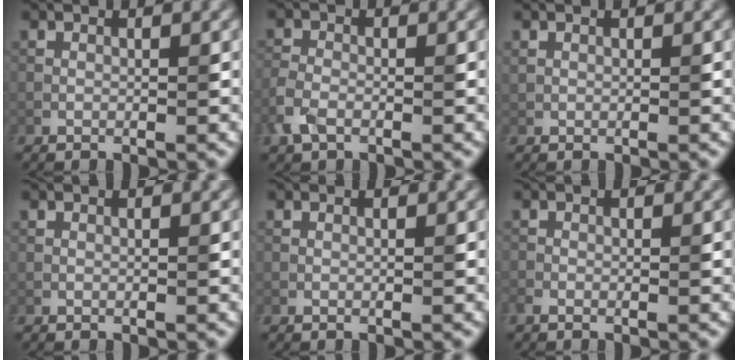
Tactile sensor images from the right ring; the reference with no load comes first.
{"total": 3.1, "force": [-1.7, 1.8, 1.9], "torque": [-0.052, 0.000, -0.036]}
{"total": 0.6, "force": [0.5, 0.4, 0.1], "torque": [-0.007, -0.002, 0.014]}
{"total": 0.0}
{"total": 0.0}
{"total": 1.3, "force": [-0.6, 0.6, 0.9], "torque": [-0.022, -0.001, -0.014]}